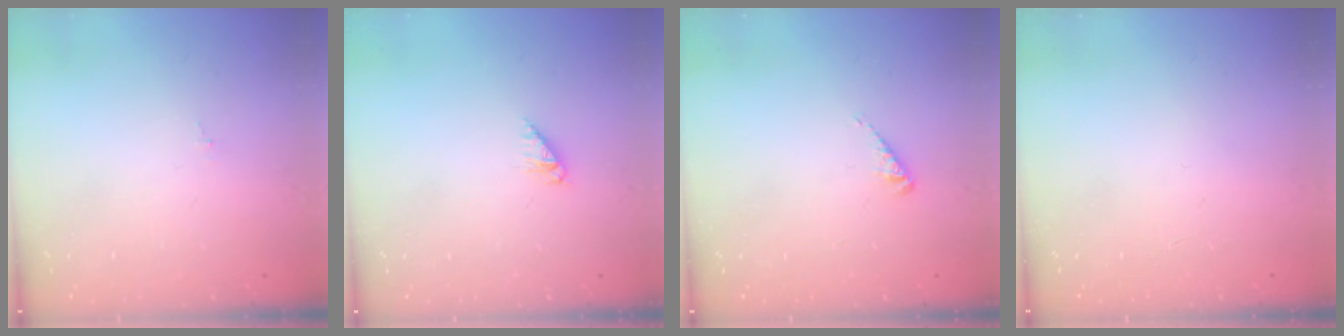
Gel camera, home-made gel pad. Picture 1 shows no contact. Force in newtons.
{"total": 2.7, "press": 2.7, "slide": 0.4}
{"total": 2.5, "press": 2.4, "slide": 0.5}
{"total": 0.0}